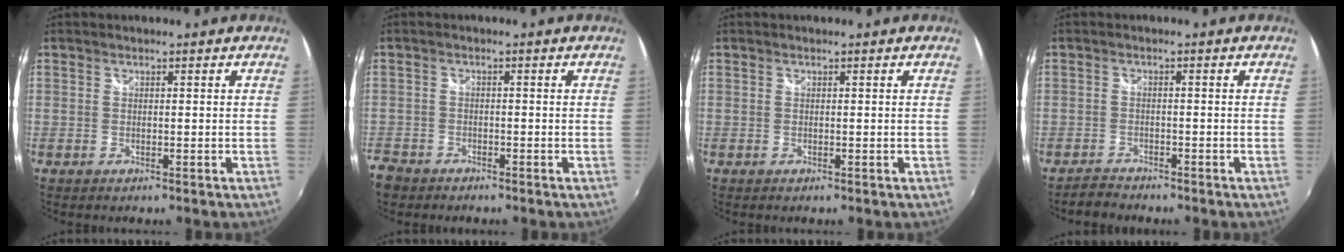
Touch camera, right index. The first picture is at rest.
{"total": 5.1, "force": [-3.5, 3.6, 0.8], "torque": [-0.039, 0.001, -0.071]}
{"total": 0.0}
{"total": 2.6, "force": [-2.4, 0.9, 0.0], "torque": [-0.012, 0.002, -0.047]}